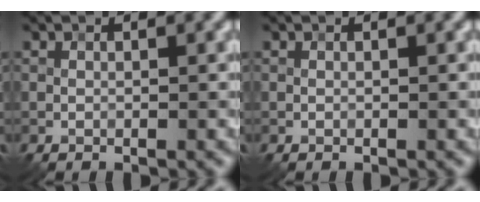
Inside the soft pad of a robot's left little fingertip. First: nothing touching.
{"total": 0.0}